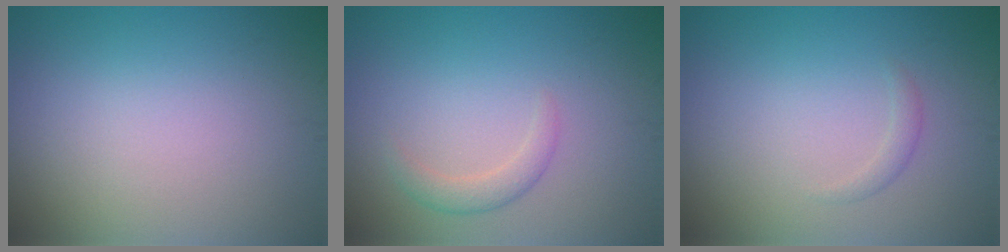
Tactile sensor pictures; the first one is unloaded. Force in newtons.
{"total": 1.6, "press": 1.6, "slide": 0.1}
{"total": 0.8, "press": 0.8, "slide": 0.0}